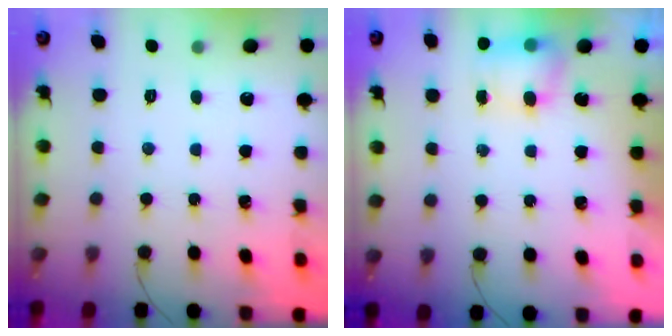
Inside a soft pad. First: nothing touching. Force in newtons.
{"total": 6.6, "press": 6.6, "slide": 0.6}